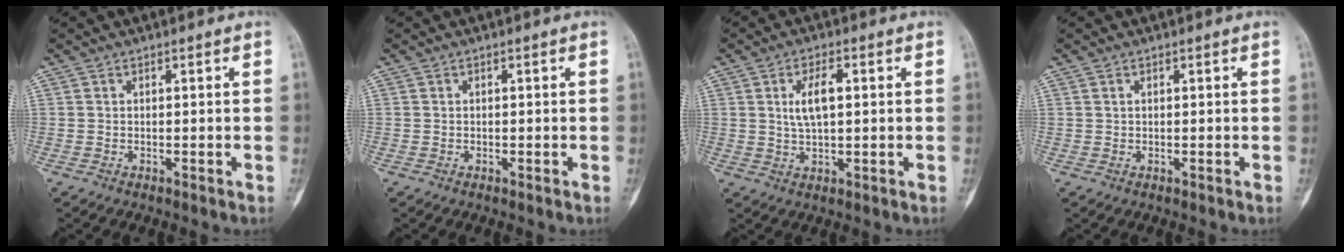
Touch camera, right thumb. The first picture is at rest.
{"total": 0.0}
{"total": 5.9, "force": [1.2, 2.4, 5.2], "torque": [-0.099, 0.000, 0.023]}
{"total": 0.6, "force": [0.3, 0.4, 0.4], "torque": [-0.006, 0.001, 0.006]}